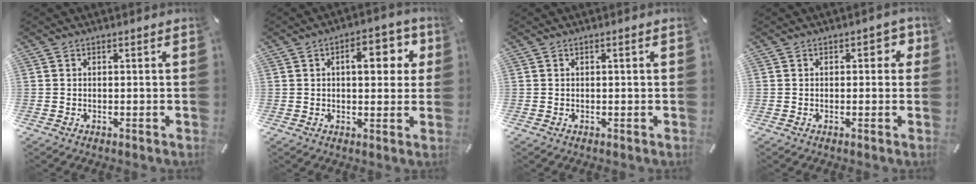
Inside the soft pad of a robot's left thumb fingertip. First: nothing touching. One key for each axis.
{"total": 9.9, "fx": 2.6, "fy": 5.3, "fz": 7.9, "tx": -0.092, "ty": -0.009, "tz": 0.033}
{"total": 0.6, "fx": 0.1, "fy": 0.2, "fz": 0.6, "tx": -0.010, "ty": 0.002, "tz": 0.000}
{"total": 3.2, "fx": 0.6, "fy": 2.1, "fz": 2.4, "tx": -0.025, "ty": 0.002, "tz": 0.003}